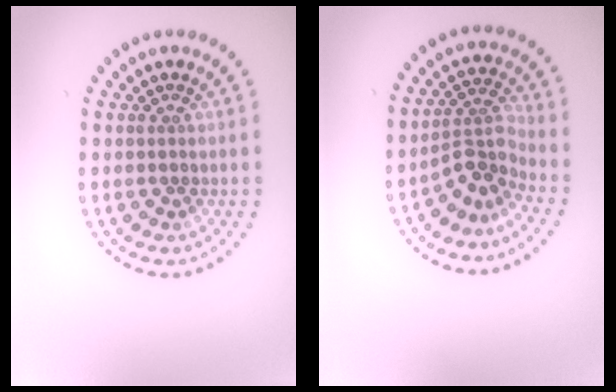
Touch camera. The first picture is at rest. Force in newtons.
{"total": 3.2, "press": 2.2, "slide": 2.4}